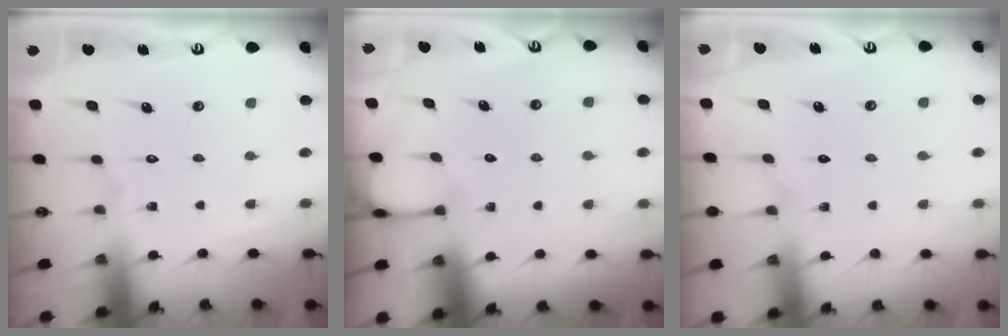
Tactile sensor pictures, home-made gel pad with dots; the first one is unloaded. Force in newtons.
{"total": 3.6, "press": 3.6, "slide": 0.3}
{"total": 3.4, "press": 3.3, "slide": 0.6}